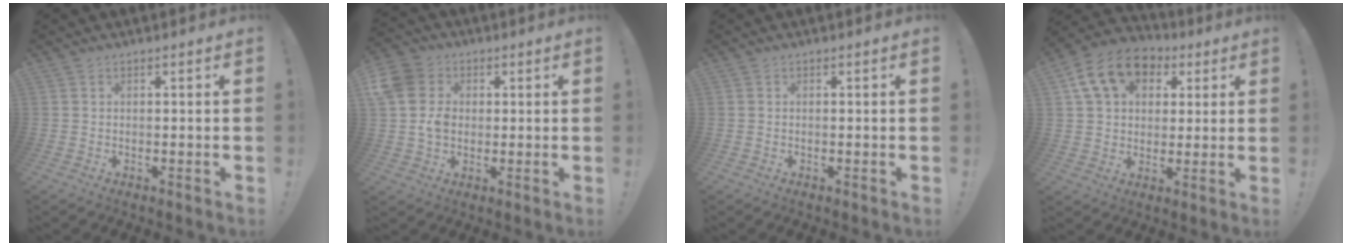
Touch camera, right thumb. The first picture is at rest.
{"total": 9.8, "force": [0.7, 8.6, 4.8], "torque": [-0.091, 0.000, 0.015]}
{"total": 0.0}
{"total": 15.3, "force": [6.2, 11.3, 8.3], "torque": [-0.119, -0.014, 0.118]}